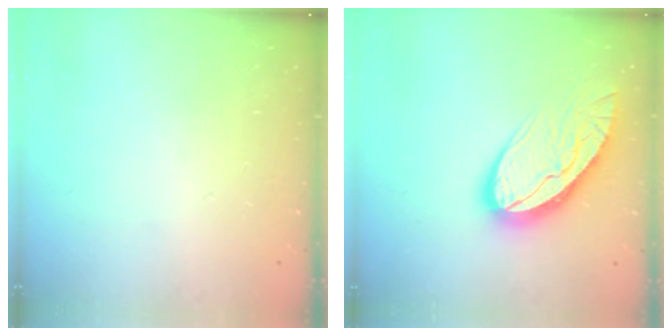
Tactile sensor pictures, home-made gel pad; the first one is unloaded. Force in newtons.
{"total": 14.0, "press": 13.9, "slide": 1.4}